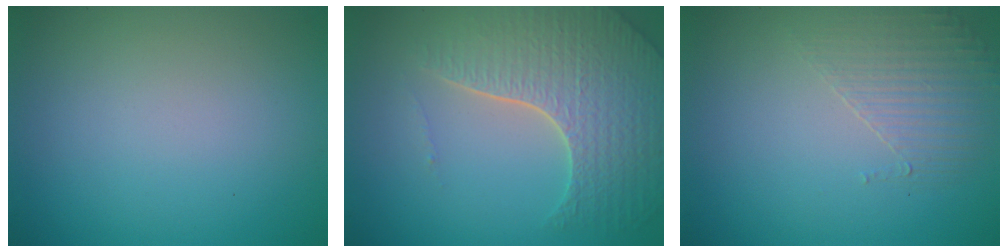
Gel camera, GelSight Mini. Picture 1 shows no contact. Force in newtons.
{"total": 6.8, "press": 5.2, "slide": 4.4}
{"total": 1.7, "press": 0.9, "slide": 1.4}